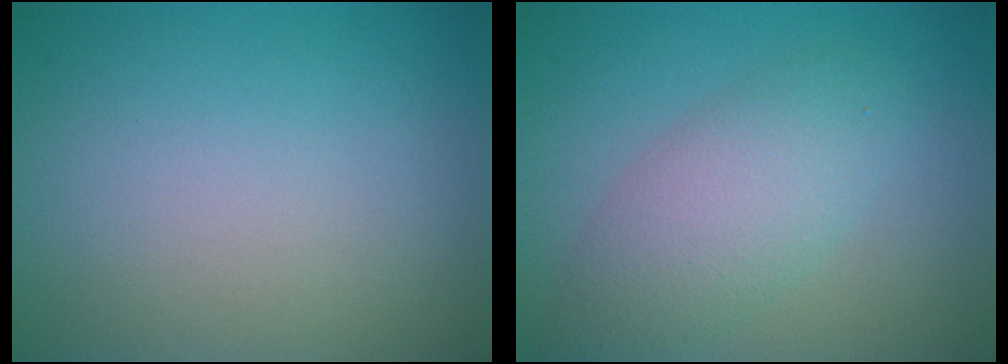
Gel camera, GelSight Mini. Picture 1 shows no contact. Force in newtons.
{"total": 4.5, "press": 4.5, "slide": 0.4}